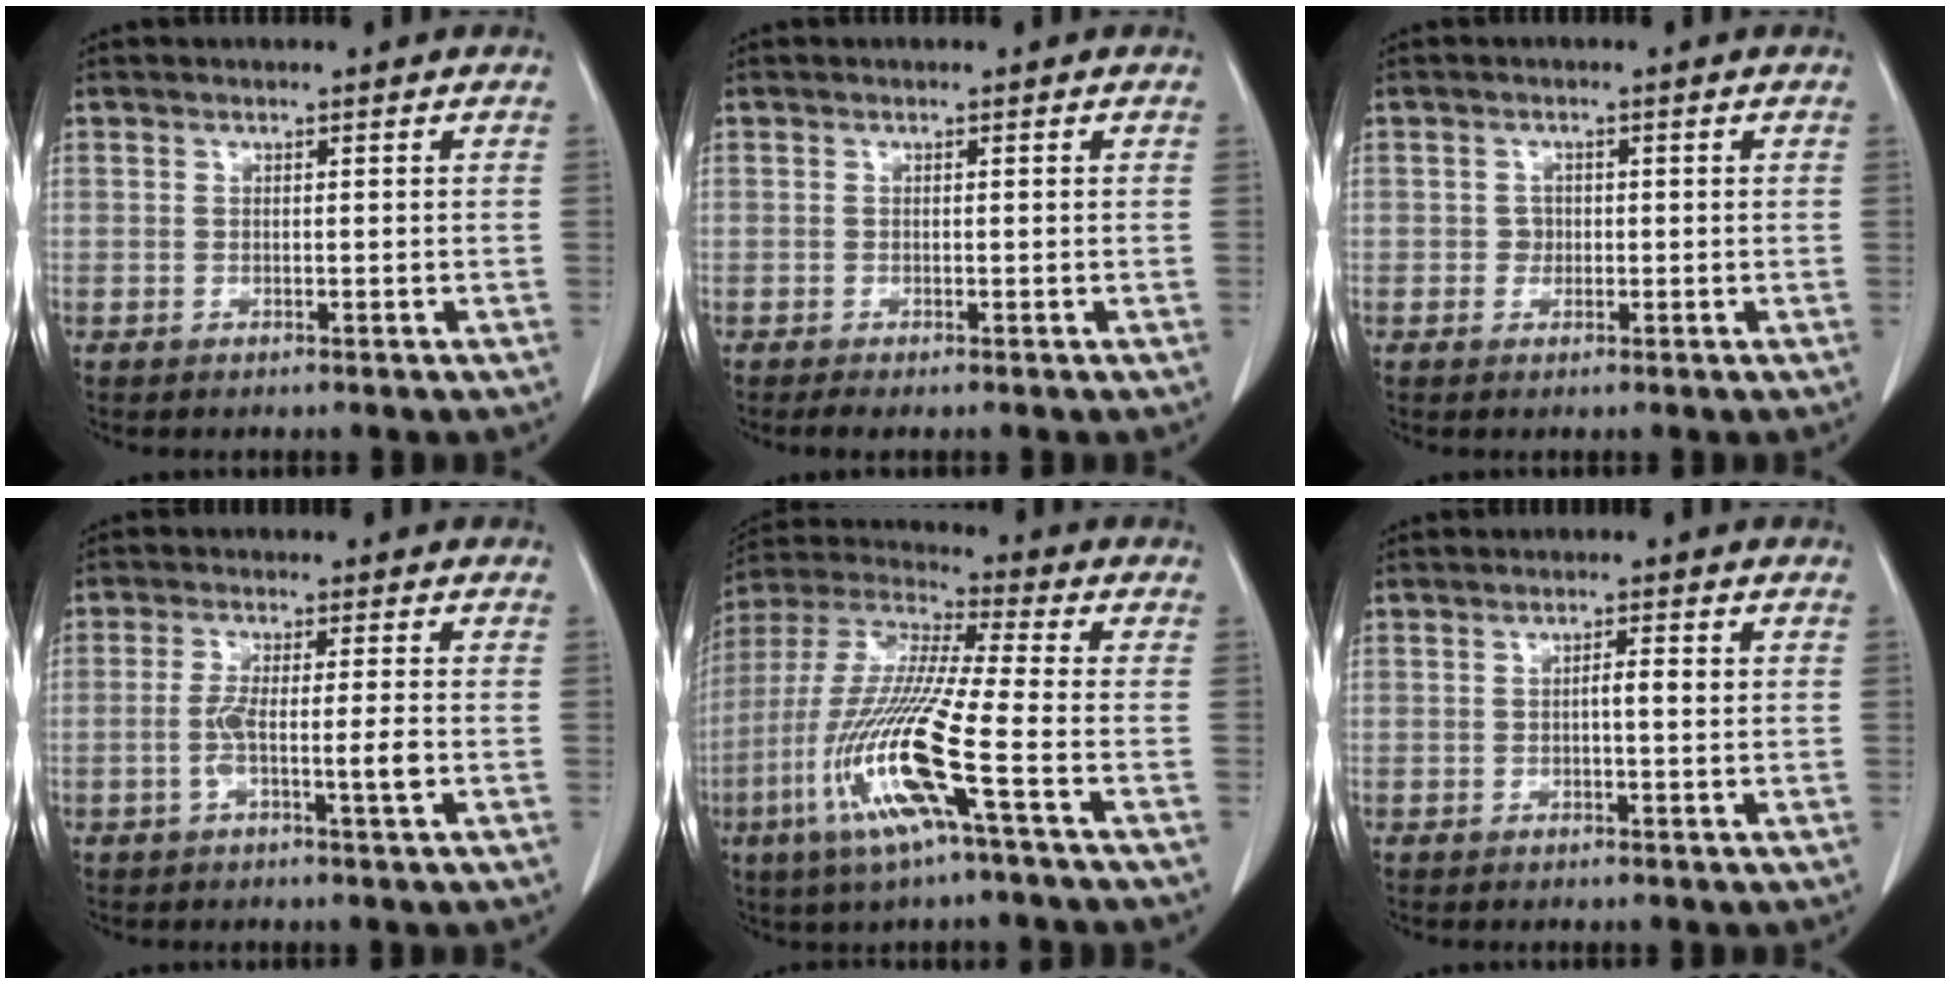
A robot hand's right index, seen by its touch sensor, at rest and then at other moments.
{"total": 0.8, "force": [-0.6, 0.0, 0.6], "torque": [-0.015, -0.005, -0.013]}
{"total": 1.4, "force": [-0.2, 1.4, 0.4], "torque": [-0.005, 0.006, -0.002]}
{"total": 5.2, "force": [-1.5, -0.1, 4.9], "torque": [-0.099, -0.002, -0.025]}
{"total": 16.3, "force": [-6.0, 0.1, 15.1], "torque": [-0.326, -0.020, -0.123]}
{"total": 2.3, "force": [0.1, 0.3, 2.2], "torque": [-0.037, 0.003, 0.001]}